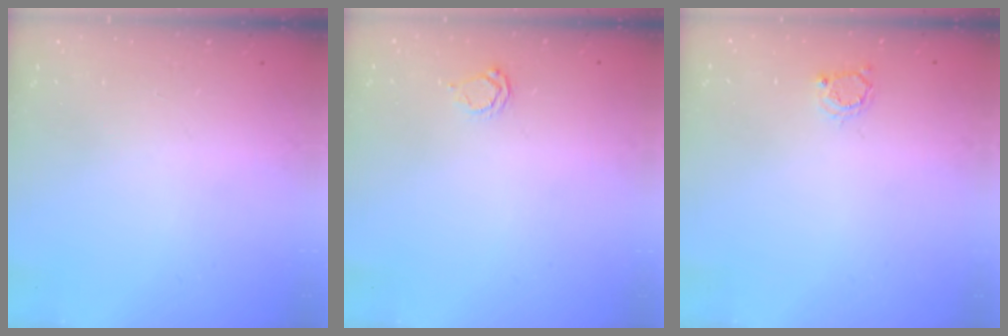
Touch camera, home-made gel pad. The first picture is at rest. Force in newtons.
{"total": 2.5, "press": 2.4, "slide": 0.3}
{"total": 2.5, "press": 2.5, "slide": 0.3}